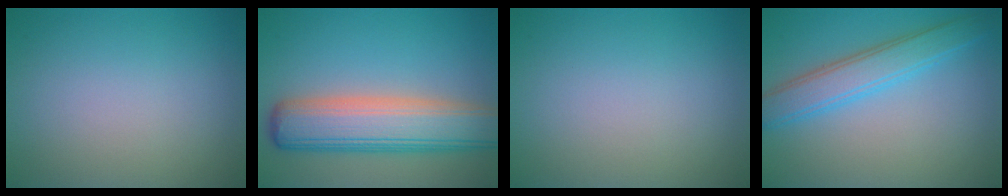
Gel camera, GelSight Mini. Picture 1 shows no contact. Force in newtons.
{"total": 8.6, "press": 8.6, "slide": 0.7}
{"total": 0.0}
{"total": 4.3, "press": 4.3, "slide": 0.1}